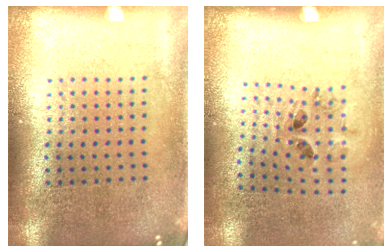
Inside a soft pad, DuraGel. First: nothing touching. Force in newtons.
{"total": 1.2, "press": 0.8, "slide": 0.9}